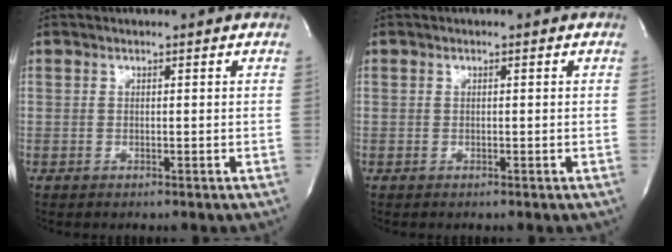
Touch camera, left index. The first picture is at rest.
{"total": 0.0}